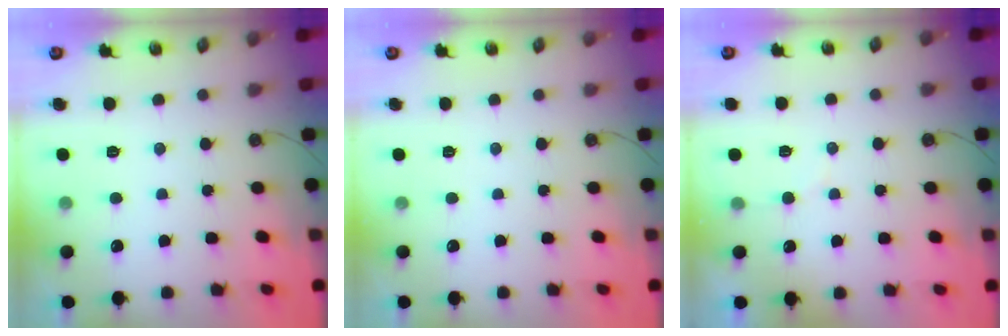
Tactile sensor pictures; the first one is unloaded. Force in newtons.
{"total": 0.0}
{"total": 2.5, "press": 2.5, "slide": 0.1}